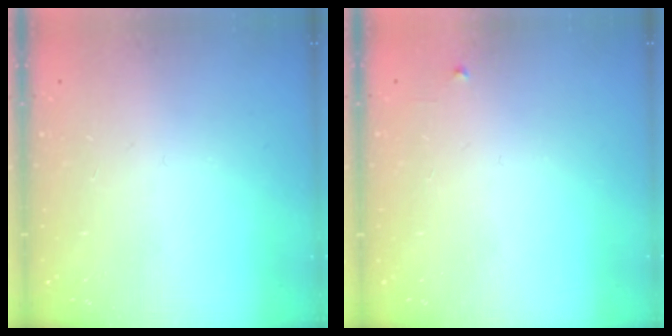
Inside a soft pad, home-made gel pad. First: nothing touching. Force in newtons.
{"total": 2.4, "press": 2.3, "slide": 0.4}